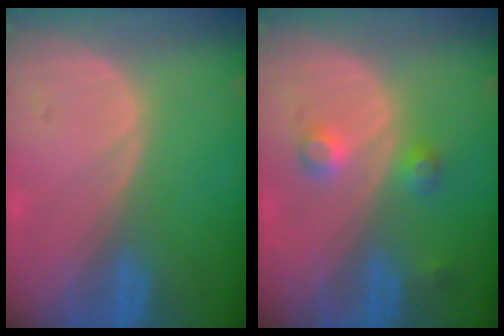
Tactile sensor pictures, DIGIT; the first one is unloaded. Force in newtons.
{"total": 3.5, "press": 3.3, "slide": 1.4}